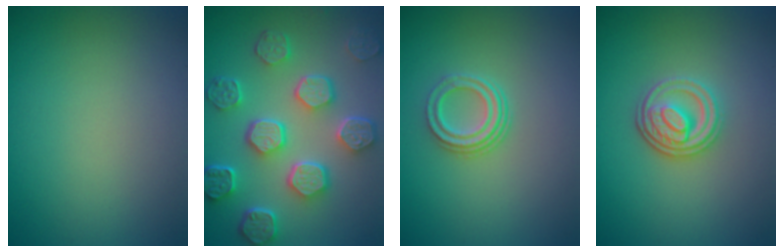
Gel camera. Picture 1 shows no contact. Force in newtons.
{"total": 7.8, "press": 6.0, "slide": 5.0}
{"total": 2.9, "press": 2.2, "slide": 1.9}
{"total": 3.6, "press": 3.0, "slide": 1.9}